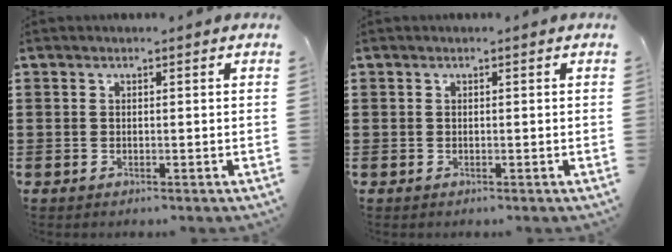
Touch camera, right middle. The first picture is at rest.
{"total": 0.0}